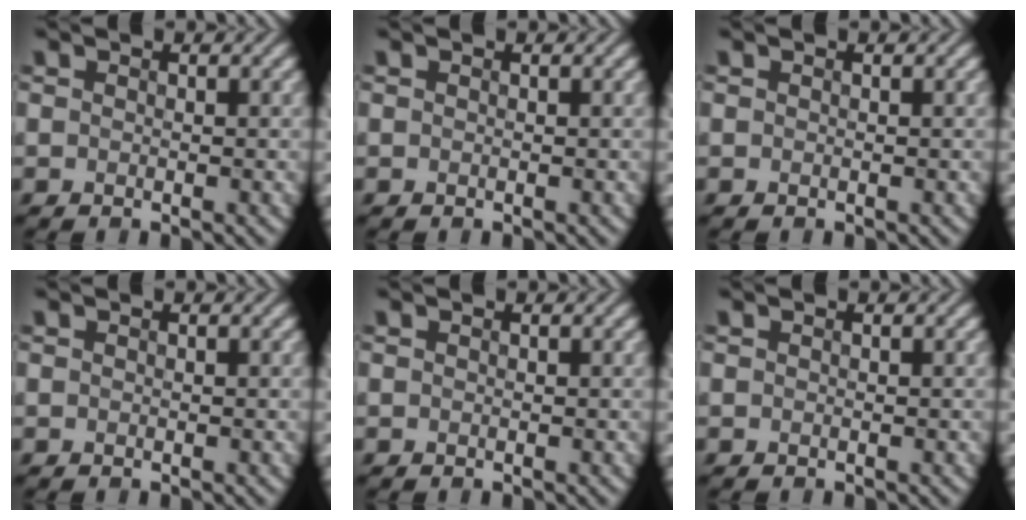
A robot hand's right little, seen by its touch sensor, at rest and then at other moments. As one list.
[{"total": 0.0}, {"total": 0.0}, {"total": 0.0}, {"total": 0.0}, {"total": 0.0}]